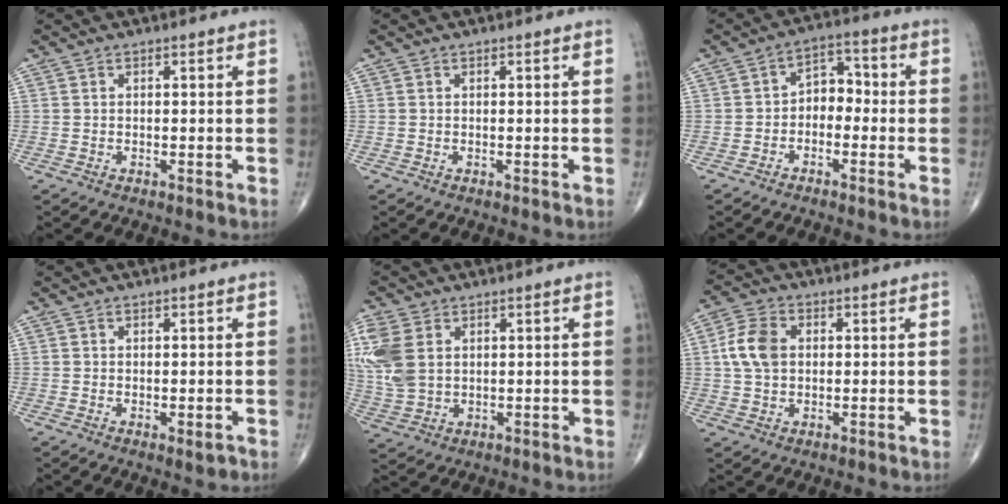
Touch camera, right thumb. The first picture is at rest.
{"total": 0.0}
{"total": 6.1, "force": [-1.6, 4.5, 3.9], "torque": [-0.034, 0.037, -0.043]}
{"total": 1.5, "force": [-0.5, 0.6, 1.4], "torque": [-0.015, -0.004, -0.003]}
{"total": 9.8, "force": [2.6, 6.6, 6.8], "torque": [-0.167, 0.000, 0.060]}
{"total": 7.3, "force": [1.0, 5.1, 5.1], "torque": [-0.099, 0.009, 0.014]}